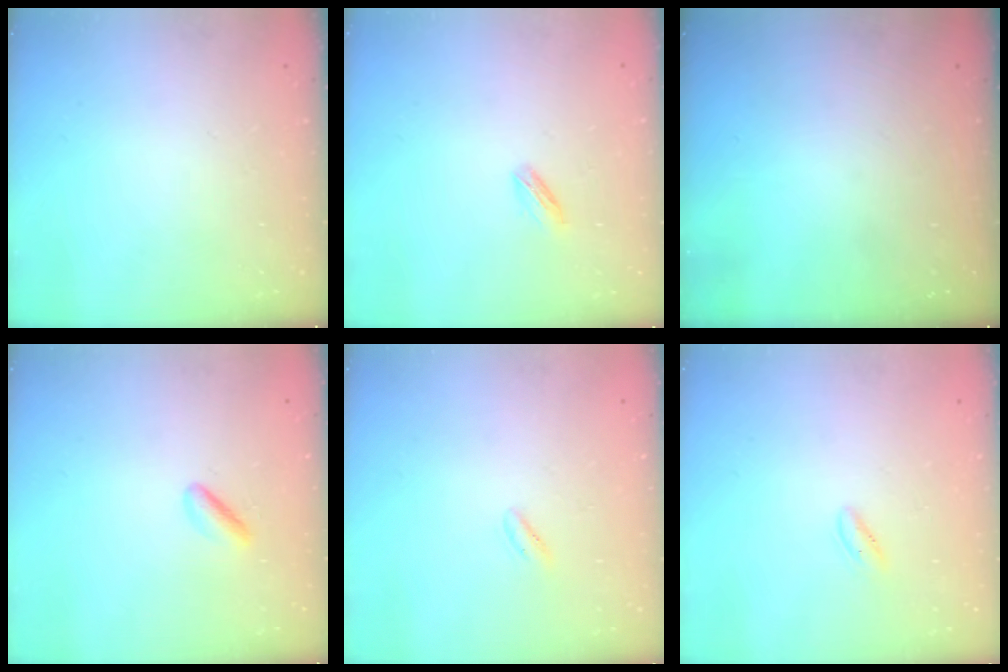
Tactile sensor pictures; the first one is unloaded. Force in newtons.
{"total": 2.6, "press": 2.5, "slide": 0.7}
{"total": 0.0}
{"total": 2.3, "press": 2.1, "slide": 1.0}
{"total": 0.5, "press": 0.0, "slide": 0.5}
{"total": 1.8, "press": 1.5, "slide": 0.9}